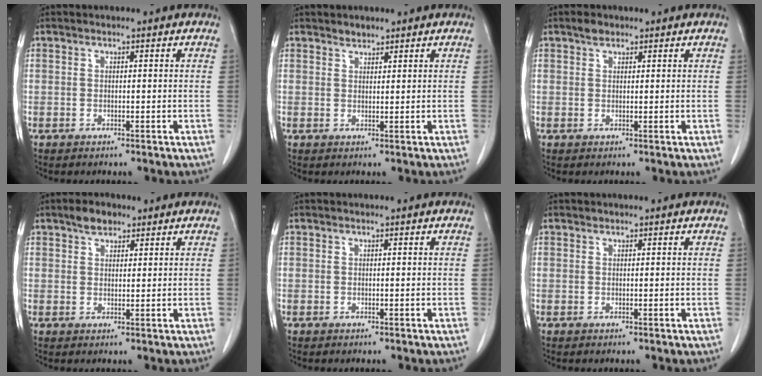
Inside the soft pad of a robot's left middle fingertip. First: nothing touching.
{"total": 1.3, "force": [1.1, 0.5, 0.1], "torque": [-0.003, -0.002, 0.019]}
{"total": 1.4, "force": [1.1, 0.8, 0.5], "torque": [-0.013, 0.004, 0.017]}
{"total": 3.0, "force": [2.1, 1.7, 1.3], "torque": [-0.027, 0.008, 0.036]}
{"total": 0.0}
{"total": 0.0}